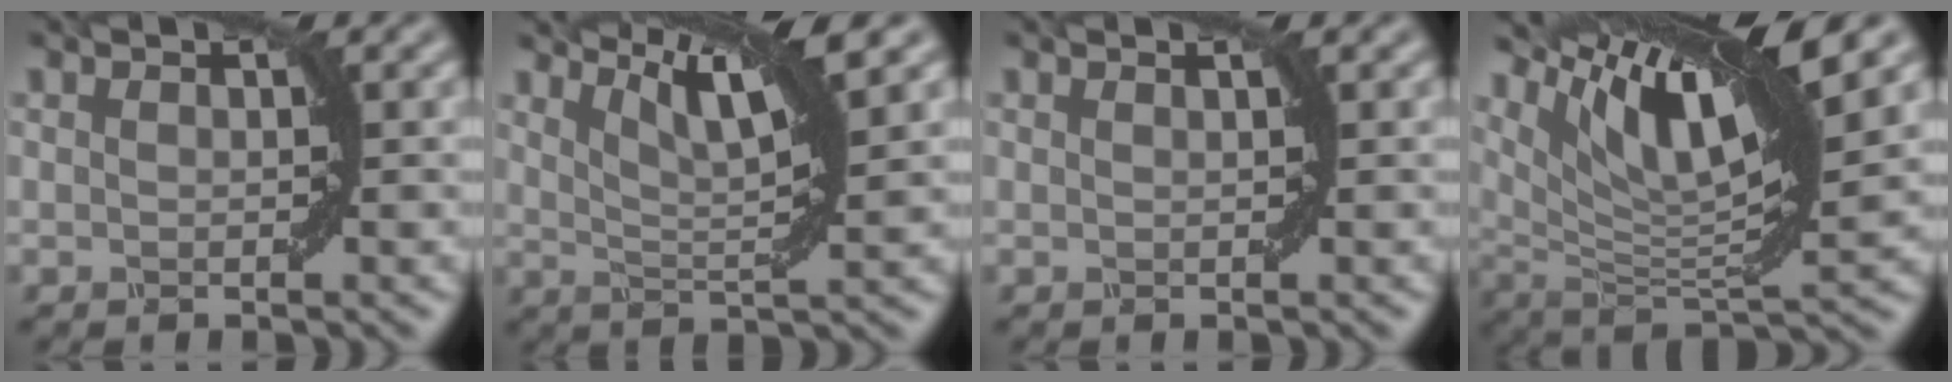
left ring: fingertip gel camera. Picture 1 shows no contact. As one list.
[{"total": 5.9, "force": [3.7, 1.1, 4.4], "torque": [-0.068, 0.010, 0.068]}, {"total": 1.0, "force": [0.5, 0.4, 0.7], "torque": [0.002, -0.004, -0.006]}, {"total": 11.0, "force": [5.8, 2.4, 9.0], "torque": [-0.156, 0.004, 0.115]}]